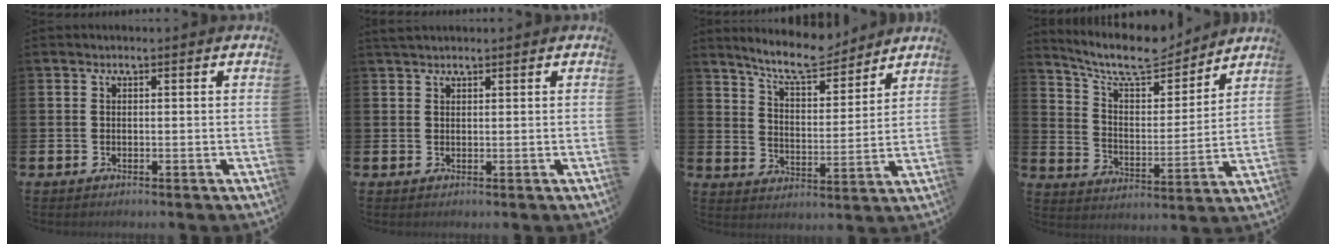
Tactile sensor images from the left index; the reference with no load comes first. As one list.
[{"total": 1.4, "force": [1.3, 0.4, 0.3], "torque": [0.002, 0.001, 0.022]}, {"total": 8.7, "force": [8.0, 1.4, 2.9], "torque": [-0.072, -0.047, 0.144]}, {"total": 10.0, "force": [8.9, 2.5, 3.8], "torque": [-0.101, -0.059, 0.154]}]